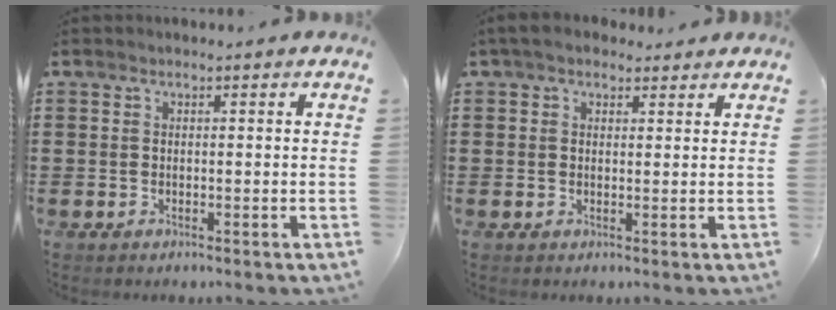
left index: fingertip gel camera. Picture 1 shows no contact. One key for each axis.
{"total": 3.0, "fx": 2.2, "fy": 1.6, "fz": 1.2, "tx": -0.031, "ty": 0.005, "tz": 0.041}